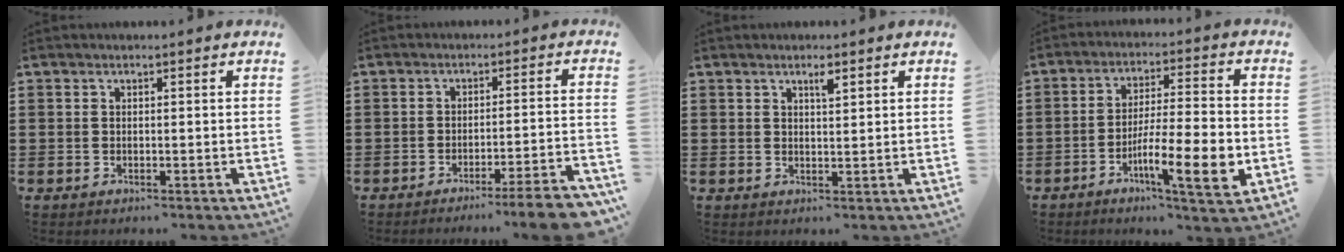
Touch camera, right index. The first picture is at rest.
{"total": 5.5, "force": [-4.5, -0.7, 3.1], "torque": [-0.049, -0.017, -0.085]}
{"total": 1.8, "force": [1.1, 0.4, 1.4], "torque": [-0.021, 0.000, 0.016]}
{"total": 10.8, "force": [-4.0, 1.2, 9.9], "torque": [-0.176, -0.006, -0.072]}